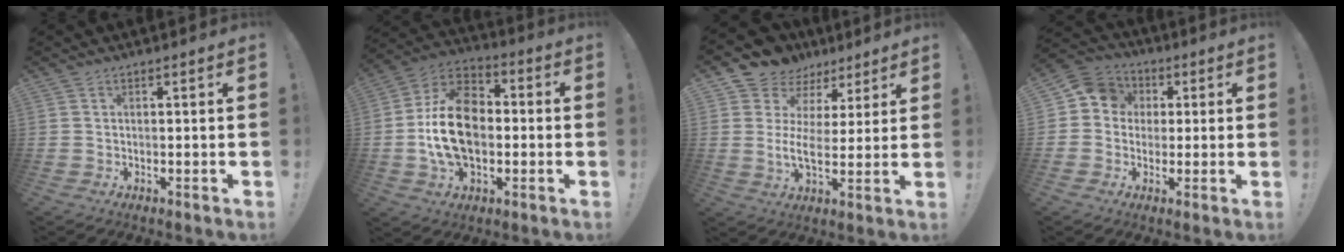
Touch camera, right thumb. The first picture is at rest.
{"total": 19.3, "force": [-1.4, 13.5, 13.8], "torque": [-0.247, 0.025, -0.018]}
{"total": 8.9, "force": [3.5, 6.0, 5.5], "torque": [-0.093, -0.033, 0.071]}
{"total": 8.3, "force": [0.6, 7.9, 2.5], "torque": [-0.027, 0.014, 0.015]}